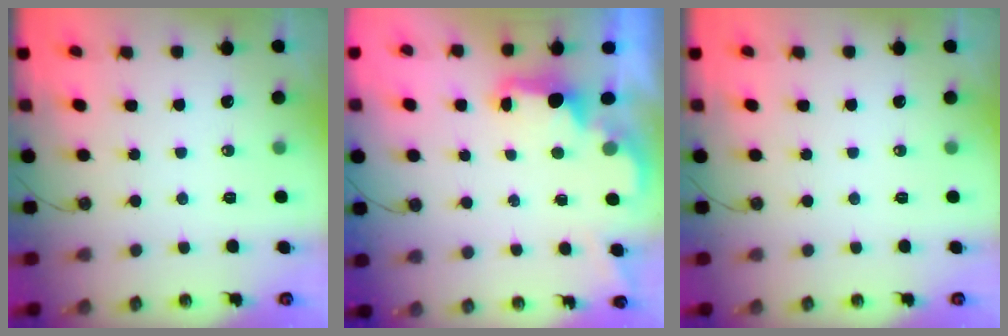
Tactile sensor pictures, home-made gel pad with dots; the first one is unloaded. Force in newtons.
{"total": 2.3, "press": 2.2, "slide": 0.7}
{"total": 0.0}